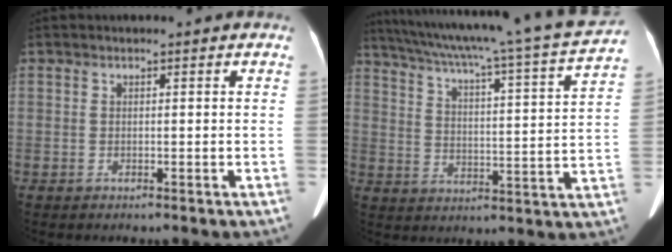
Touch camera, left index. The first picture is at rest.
{"total": 24.8, "force": [21.8, -0.3, 11.8], "torque": [-0.194, -0.032, 0.292]}